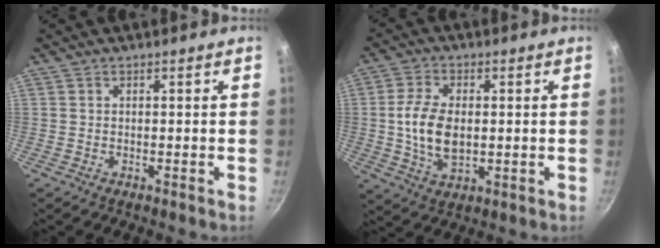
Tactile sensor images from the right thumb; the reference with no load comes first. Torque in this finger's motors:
{"motor_torque": [-0.60, 1.36, 1.16, -0.26, 0.35]}